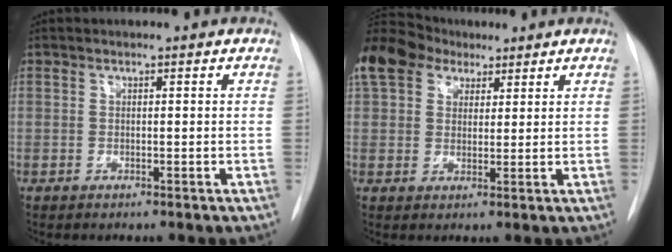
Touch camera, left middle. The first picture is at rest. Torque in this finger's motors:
{"motor_torque": [0.83, -0.56, 1.05, 0.21]}